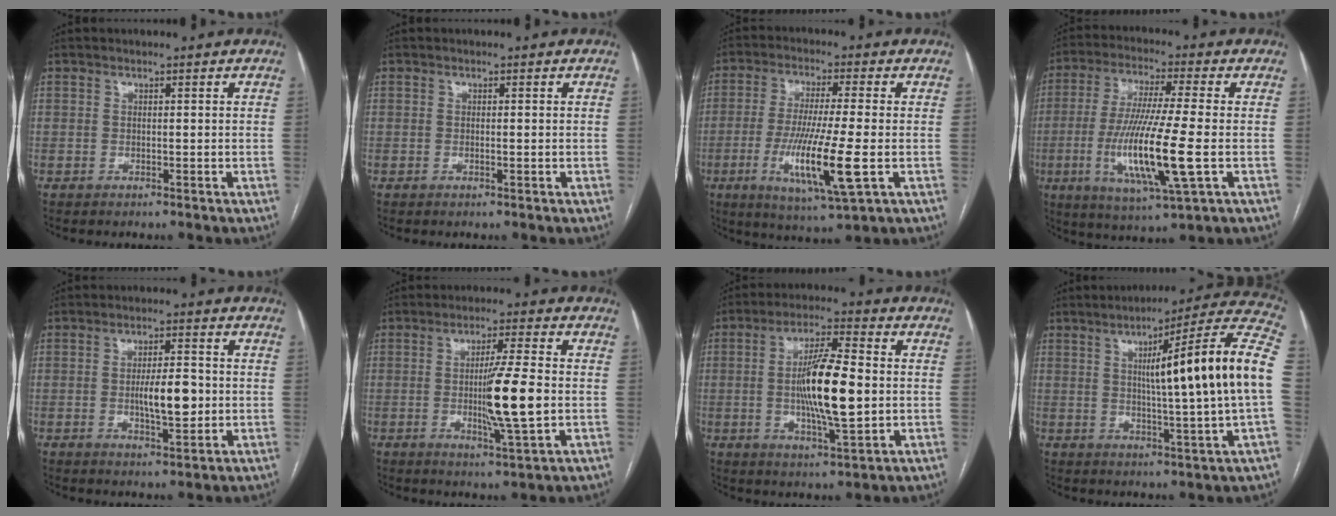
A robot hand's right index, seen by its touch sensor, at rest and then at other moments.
{"total": 0.7, "force": [-0.2, 0.0, 0.7], "torque": [-0.014, -0.001, -0.002]}
{"total": 13.1, "force": [-3.3, 0.6, 12.7], "torque": [-0.248, -0.029, -0.059]}
{"total": 15.6, "force": [-3.2, 0.7, 15.3], "torque": [-0.307, -0.025, -0.061]}
{"total": 6.8, "force": [-0.6, 1.9, 6.5], "torque": [-0.111, 0.000, -0.008]}
{"total": 9.7, "force": [-1.1, -0.1, 9.7], "torque": [-0.168, -0.012, -0.022]}
{"total": 12.8, "force": [-0.6, 1.9, 12.6], "torque": [-0.229, -0.003, -0.013]}
{"total": 20.2, "force": [2.1, -1.2, 20.1], "torque": [-0.265, 0.018, 0.016]}